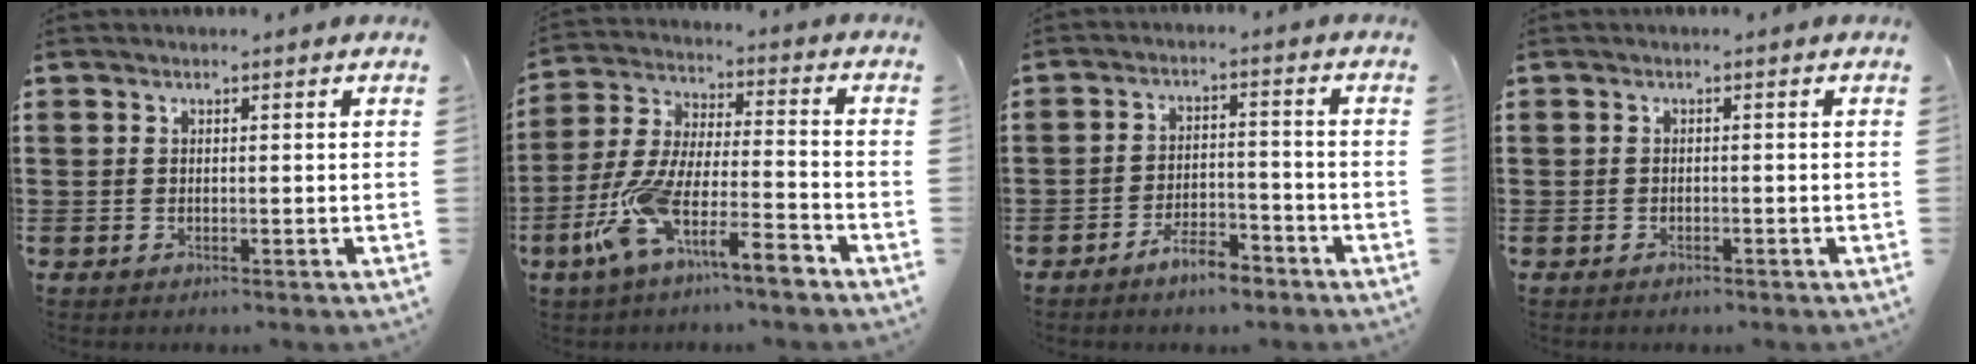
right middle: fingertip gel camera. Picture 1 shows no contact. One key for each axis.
{"total": 11.1, "fx": -7.7, "fy": 1.5, "fz": 7.9, "tx": -0.188, "ty": -0.013, "tz": -0.161}
{"total": 5.5, "fx": -4.7, "fy": 1.4, "fz": 2.4, "tx": -0.051, "ty": 0.007, "tz": -0.093}
{"total": 0.8, "fx": -0.7, "fy": 0.4, "fz": 0.0, "tx": -0.001, "ty": 0.003, "tz": -0.017}